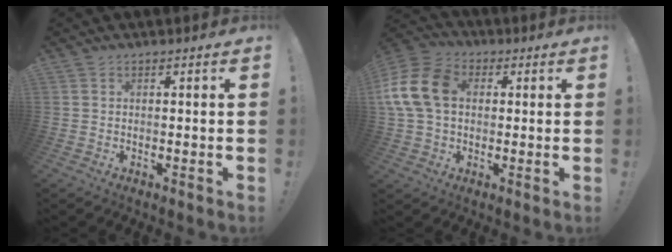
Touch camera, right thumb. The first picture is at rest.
{"total": 15.9, "force": [2.3, 11.7, 10.6], "torque": [-0.202, 0.012, 0.045]}